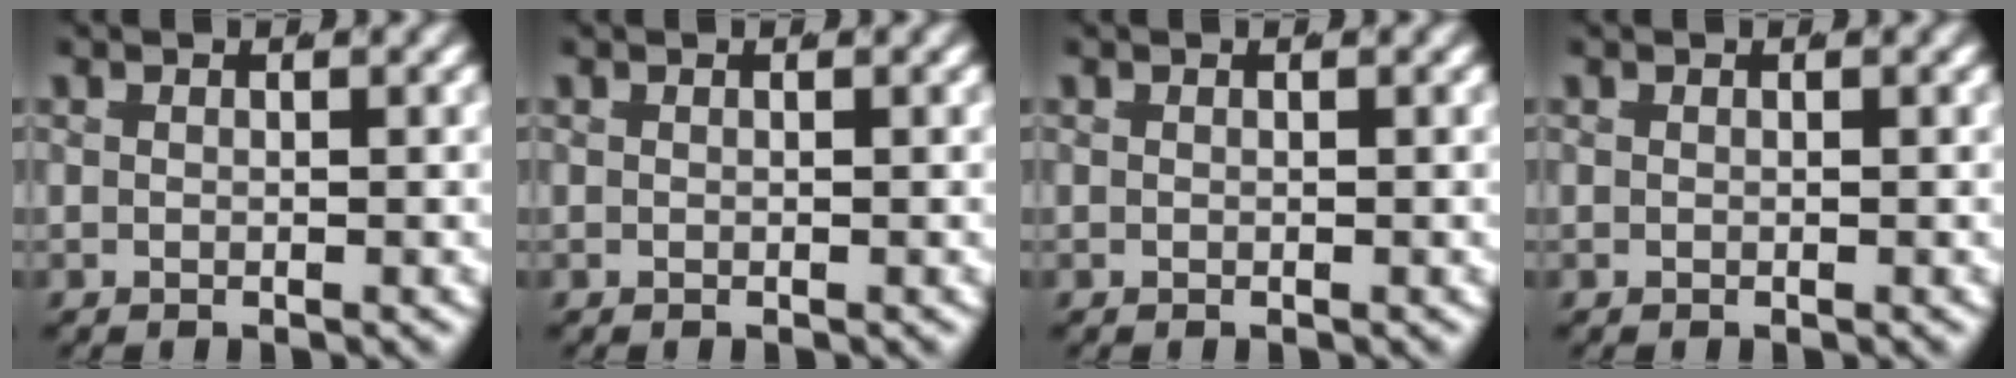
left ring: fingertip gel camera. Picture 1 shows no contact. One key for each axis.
{"total": 0.0}
{"total": 0.0}
{"total": 0.0}